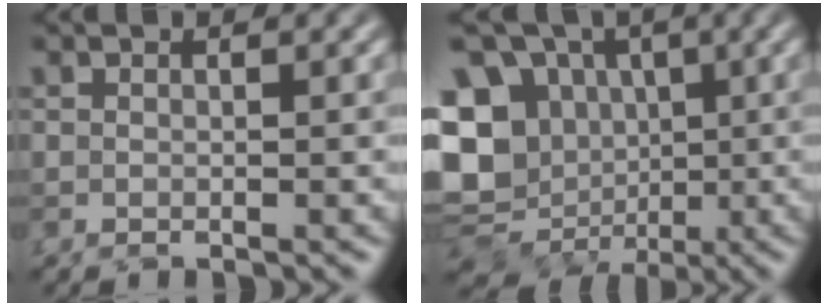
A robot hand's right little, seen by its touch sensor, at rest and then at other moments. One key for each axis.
{"total": 15.8, "fx": -1.0, "fy": 14.3, "fz": 6.7, "tx": -0.143, "ty": -0.012, "tz": -0.033}